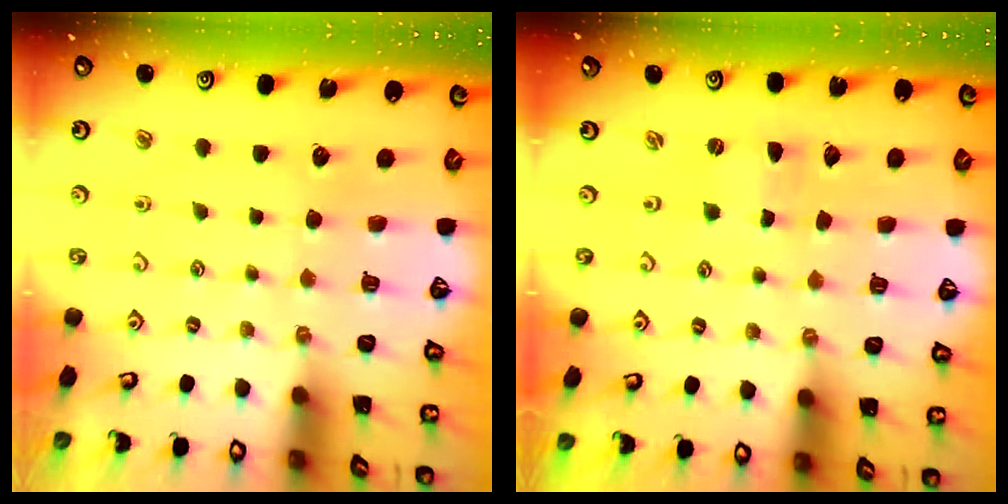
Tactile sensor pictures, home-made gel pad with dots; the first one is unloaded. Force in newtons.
{"total": 0.0}